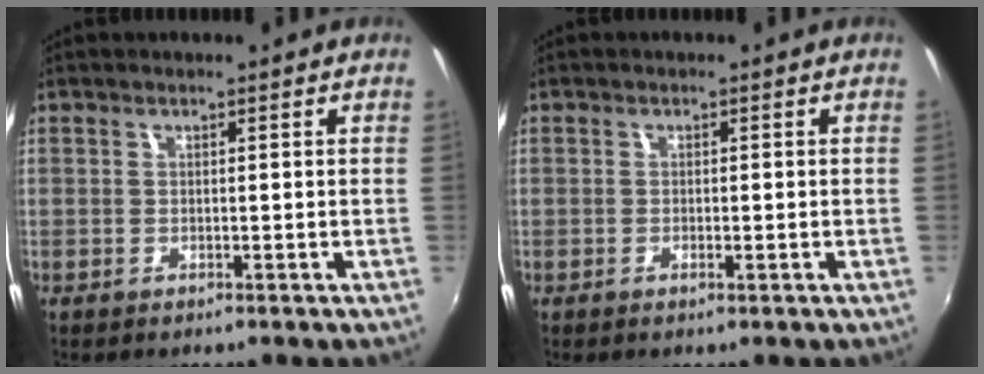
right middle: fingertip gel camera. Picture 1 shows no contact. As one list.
[{"total": 0.6, "force": [-0.2, -0.4, 0.4], "torque": [-0.008, -0.001, -0.004]}]